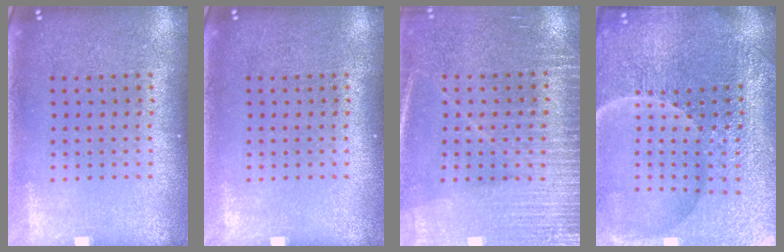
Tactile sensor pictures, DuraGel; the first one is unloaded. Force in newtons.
{"total": 0.0}
{"total": 3.2, "press": 3.0, "slide": 1.0}
{"total": 5.4, "press": 5.1, "slide": 1.7}